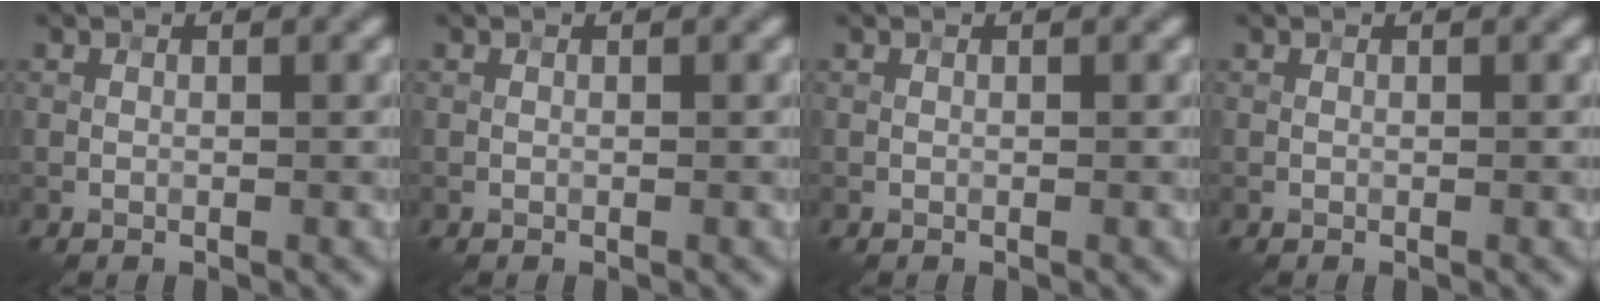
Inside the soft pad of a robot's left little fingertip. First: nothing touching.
{"total": 0.0}
{"total": 0.0}
{"total": 0.0}